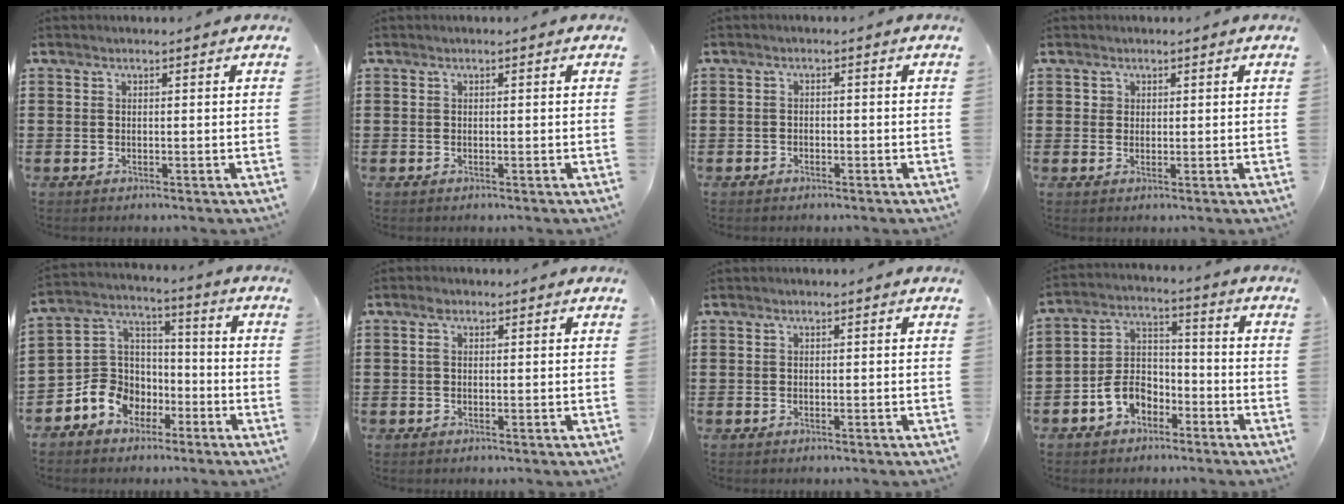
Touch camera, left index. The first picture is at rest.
{"total": 0.0}
{"total": 1.0, "force": [-0.9, 0.4, 0.1], "torque": [-0.006, 0.003, -0.020]}
{"total": 1.4, "force": [0.9, 1.1, 0.1], "torque": [0.001, -0.002, 0.017]}
{"total": 7.4, "force": [-3.6, 6.5, 0.9], "torque": [-0.067, 0.006, -0.074]}
{"total": 1.5, "force": [0.4, 0.8, 1.2], "torque": [-0.028, 0.006, 0.006]}
{"total": 0.0}
{"total": 6.8, "force": [-3.9, 4.6, 3.0], "torque": [-0.074, 0.017, -0.078]}